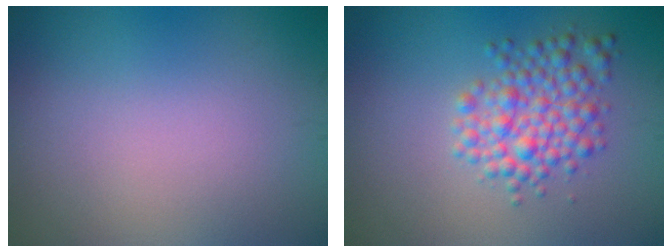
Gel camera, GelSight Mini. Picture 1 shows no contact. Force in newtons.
{"total": 4.1, "press": 4.1, "slide": 0.1}